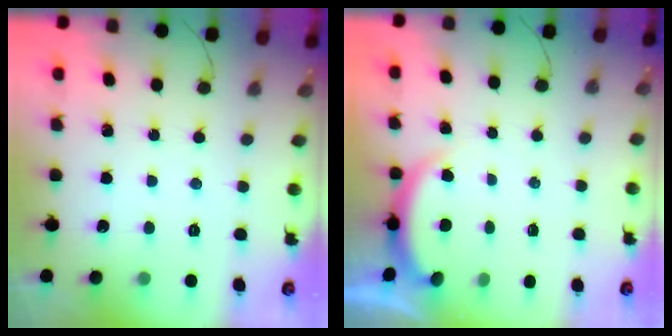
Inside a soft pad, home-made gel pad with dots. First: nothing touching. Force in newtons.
{"total": 1.7, "press": 1.6, "slide": 0.5}